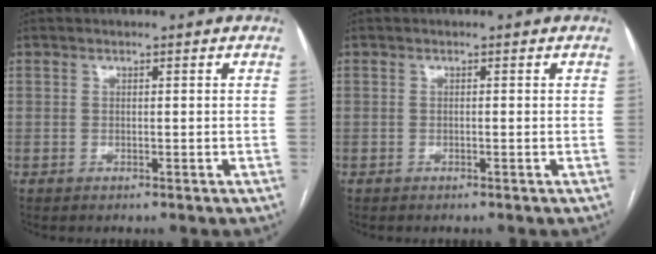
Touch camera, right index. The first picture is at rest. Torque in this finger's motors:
{"motor_torque": [0.00, 0.00, 0.00, 0.00]}